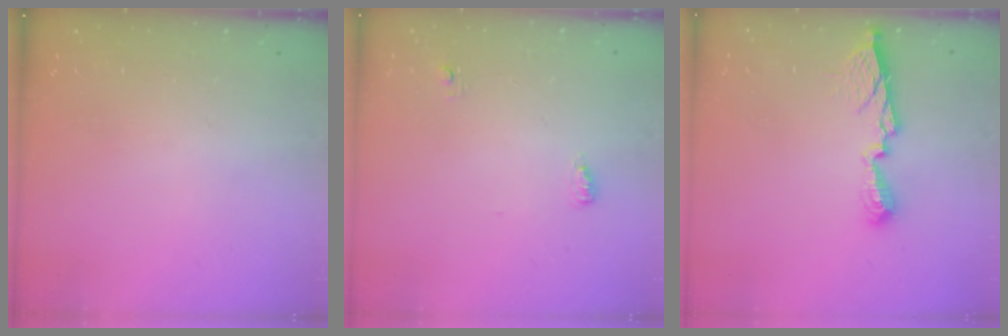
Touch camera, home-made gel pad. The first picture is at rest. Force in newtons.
{"total": 3.7, "press": 3.5, "slide": 1.2}
{"total": 10.6, "press": 10.6, "slide": 0.6}